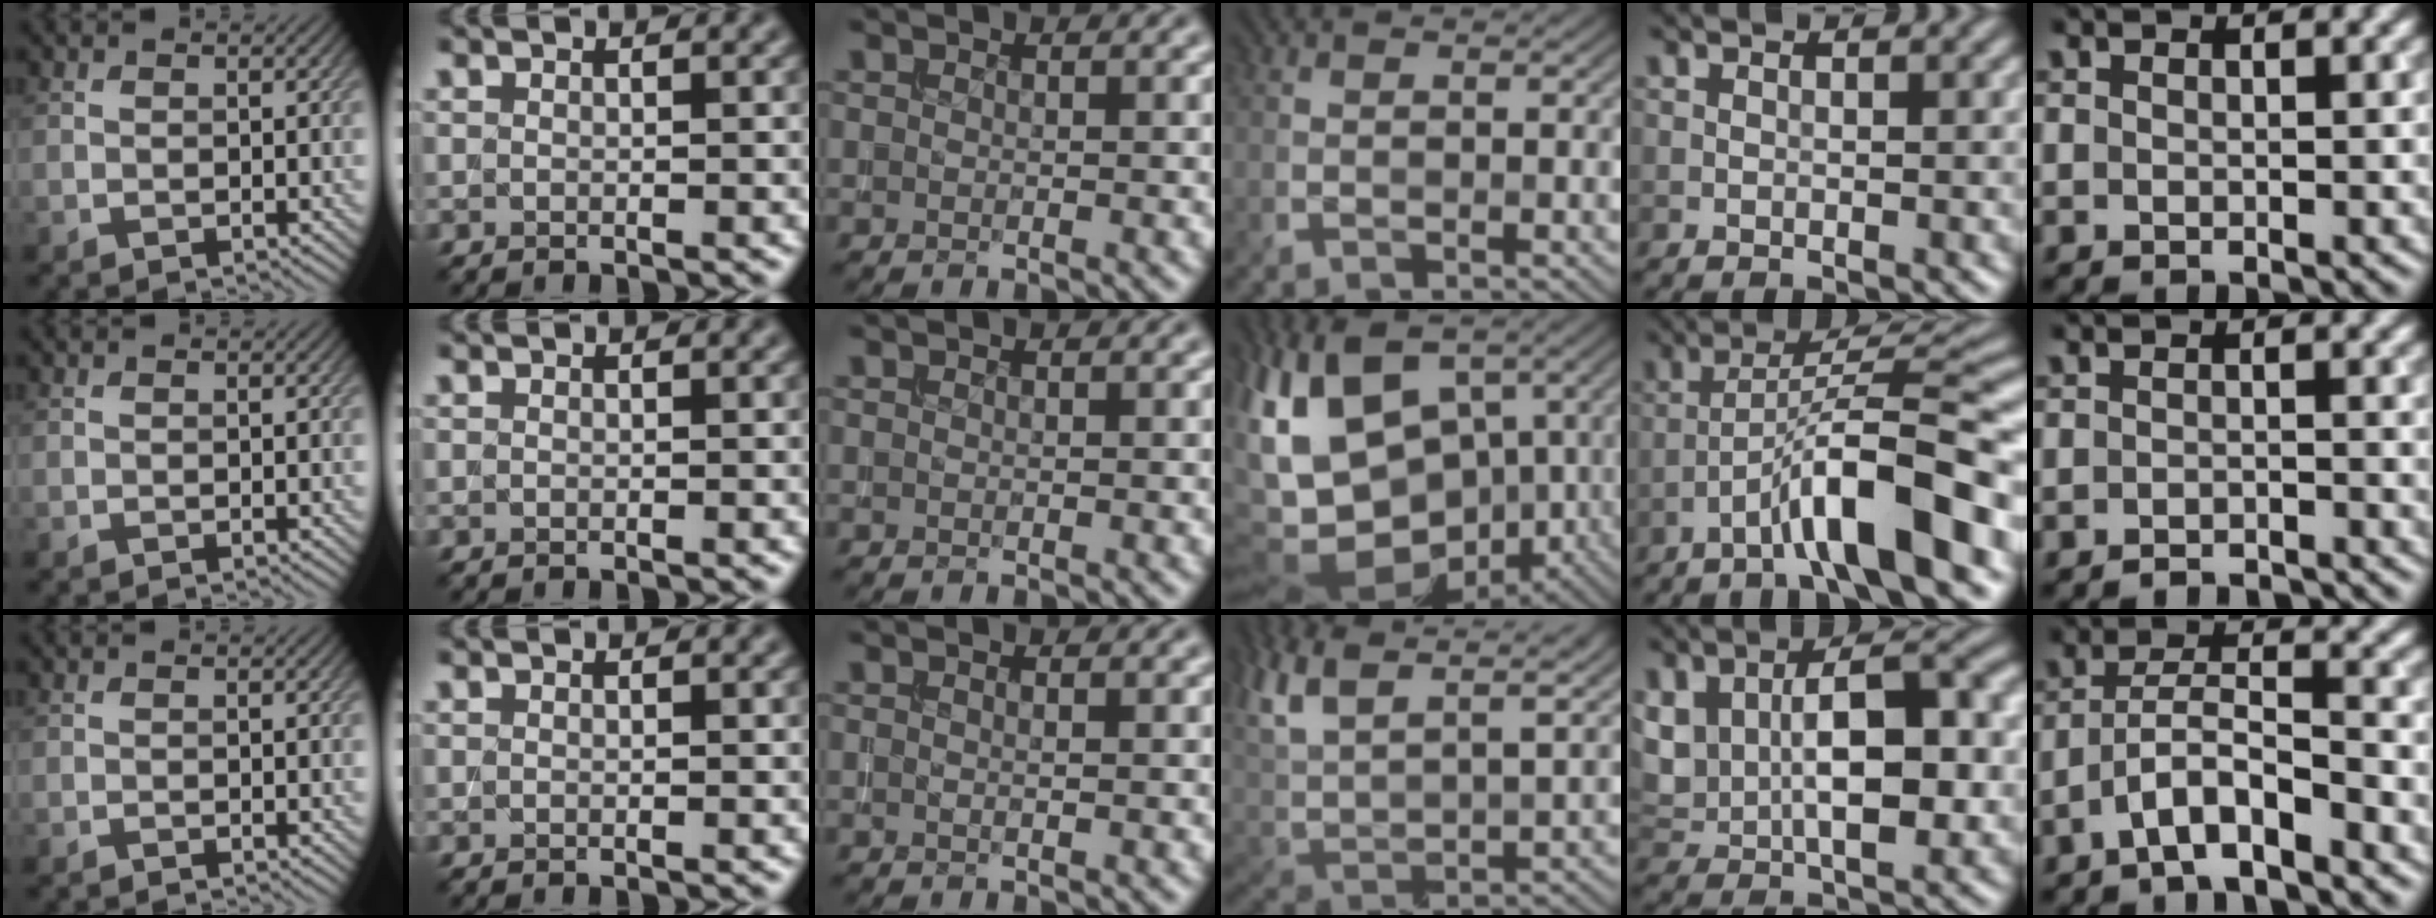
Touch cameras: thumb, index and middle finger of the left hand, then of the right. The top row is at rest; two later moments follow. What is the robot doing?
{"motion": "extract", "object": "backpack"}